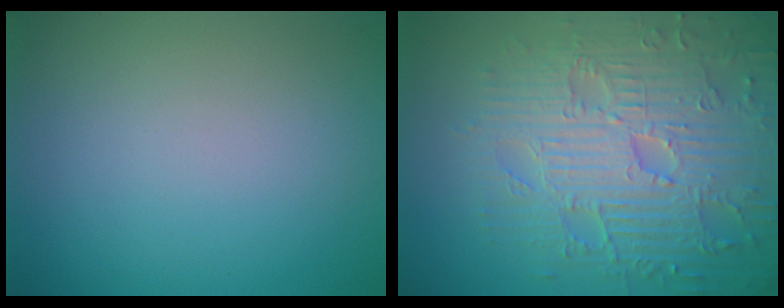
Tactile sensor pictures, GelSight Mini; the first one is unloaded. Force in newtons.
{"total": 9.0, "press": 6.5, "slide": 6.2}